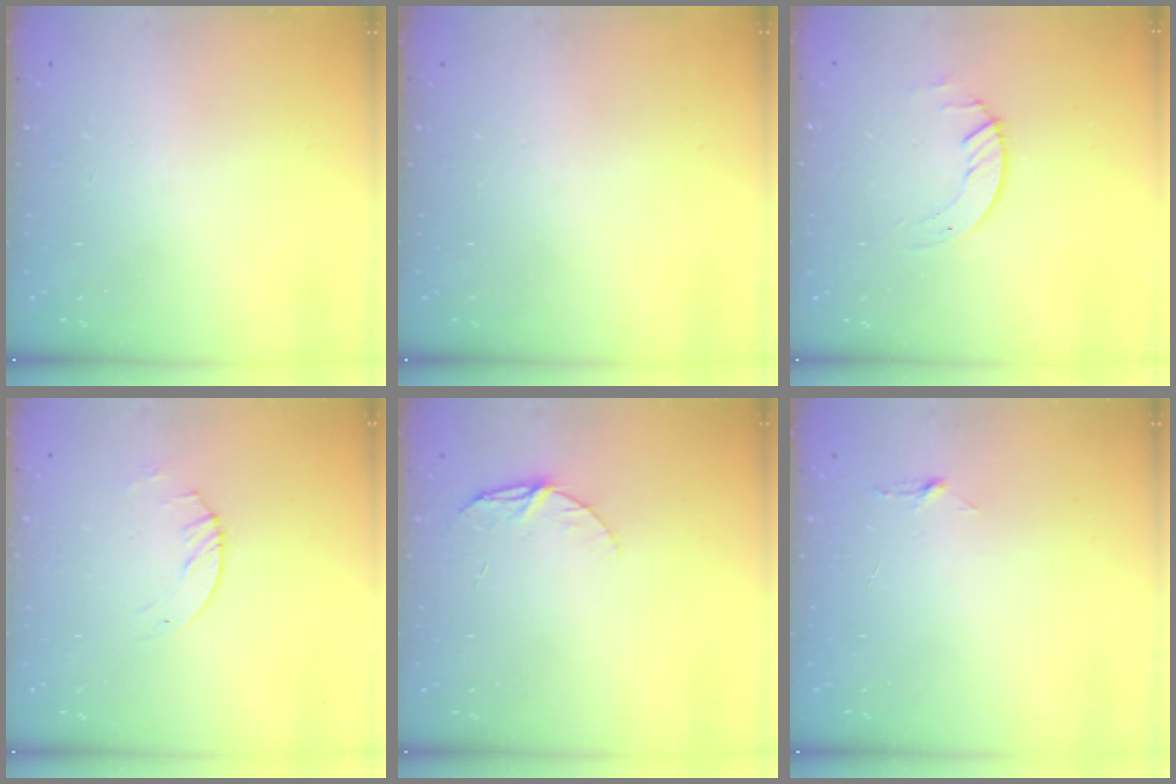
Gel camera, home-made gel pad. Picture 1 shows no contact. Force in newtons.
{"total": 0.0}
{"total": 2.0, "press": 2.0, "slide": 0.2}
{"total": 2.6, "press": 2.6, "slide": 0.3}
{"total": 7.6, "press": 7.6, "slide": 0.6}
{"total": 2.9, "press": 2.9, "slide": 0.3}